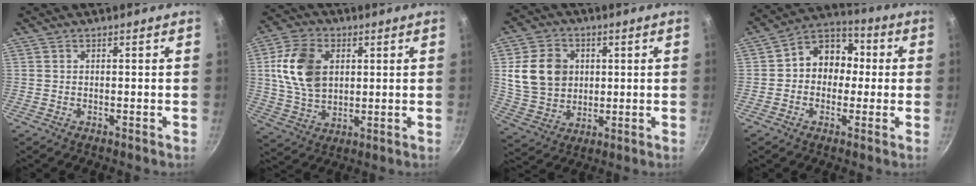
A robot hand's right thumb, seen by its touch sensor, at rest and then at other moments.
{"total": 13.6, "force": [2.8, 9.5, 9.4], "torque": [-0.159, -0.001, 0.054]}
{"total": 13.1, "force": [2.4, 10.7, 7.1], "torque": [-0.109, -0.006, 0.051]}
{"total": 10.6, "force": [0.3, 8.8, 6.0], "torque": [-0.040, 0.031, -0.016]}